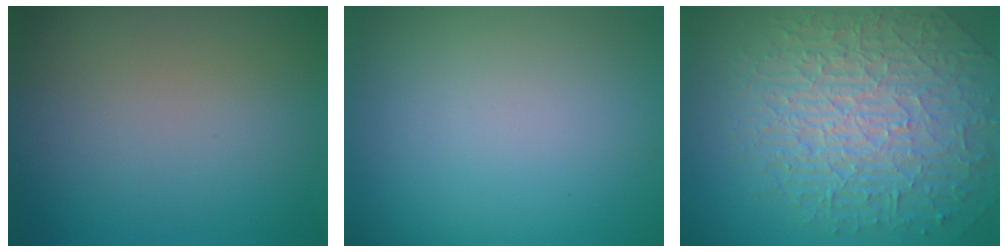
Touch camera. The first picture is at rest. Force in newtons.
{"total": 0.0}
{"total": 10.0, "press": 6.5, "slide": 7.7}